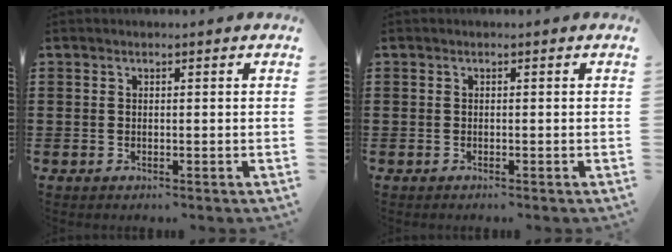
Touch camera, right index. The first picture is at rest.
{"total": 0.0}